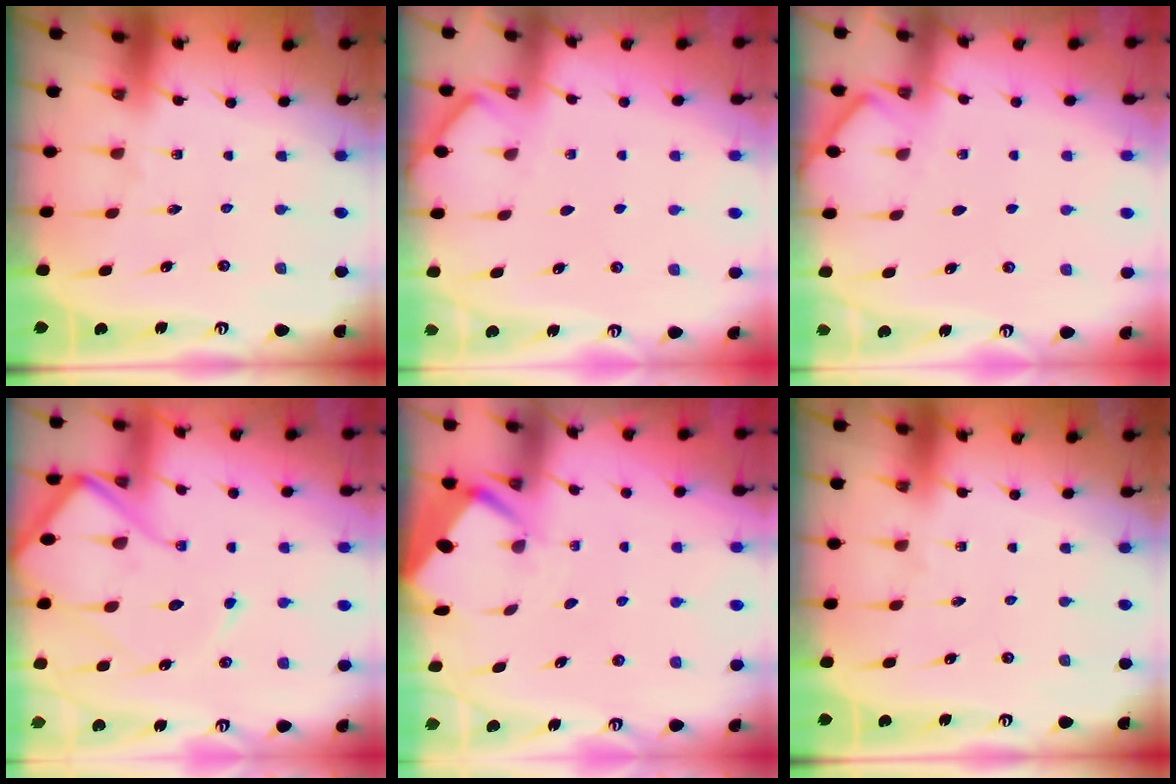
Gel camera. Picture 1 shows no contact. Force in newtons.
{"total": 2.8, "press": 2.8, "slide": 0.4}
{"total": 2.8, "press": 2.8, "slide": 0.4}
{"total": 14.0, "press": 13.9, "slide": 1.6}
{"total": 2.8, "press": 2.7, "slide": 0.3}
{"total": 0.0}